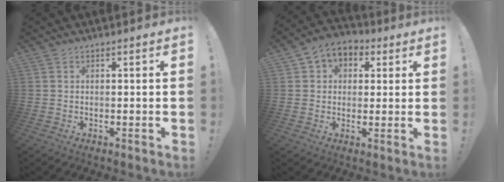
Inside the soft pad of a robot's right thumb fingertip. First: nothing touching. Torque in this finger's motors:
{"motor_torque": [0.12, 0.16, 0.49, 0.44, 0.18]}